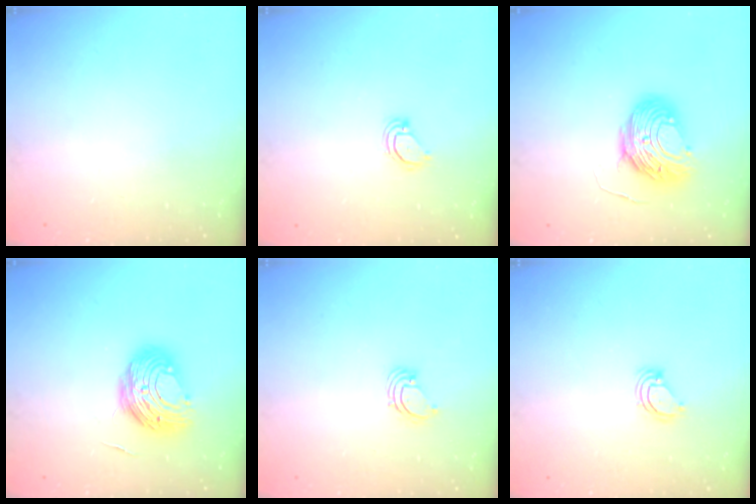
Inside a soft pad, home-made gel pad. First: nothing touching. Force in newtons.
{"total": 3.4, "press": 3.4, "slide": 0.2}
{"total": 10.9, "press": 10.8, "slide": 1.1}
{"total": 11.3, "press": 11.2, "slide": 1.2}
{"total": 1.6, "press": 1.6, "slide": 0.1}
{"total": 3.8, "press": 3.8, "slide": 0.2}